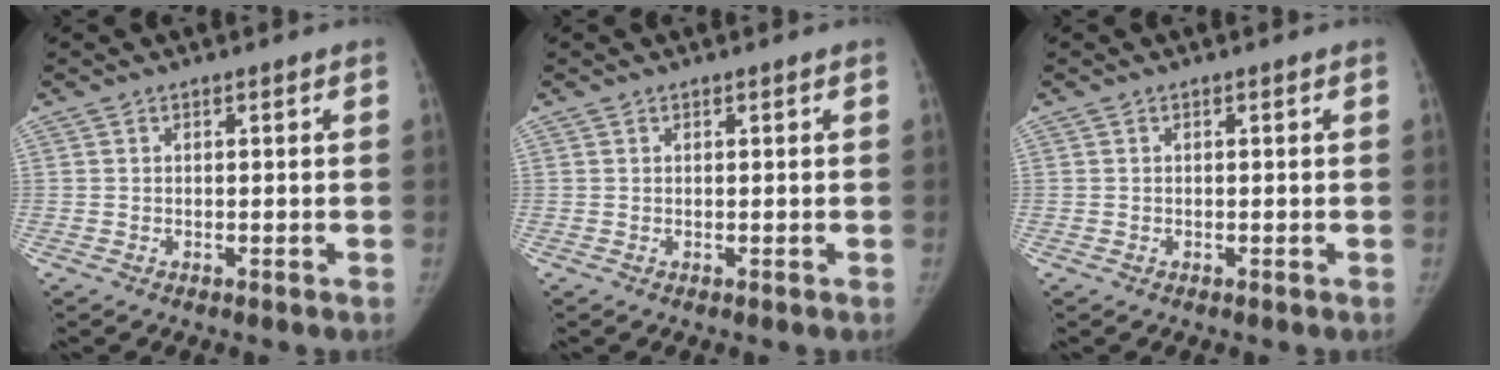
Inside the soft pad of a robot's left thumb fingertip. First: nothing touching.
{"total": 0.0}
{"total": 0.0}